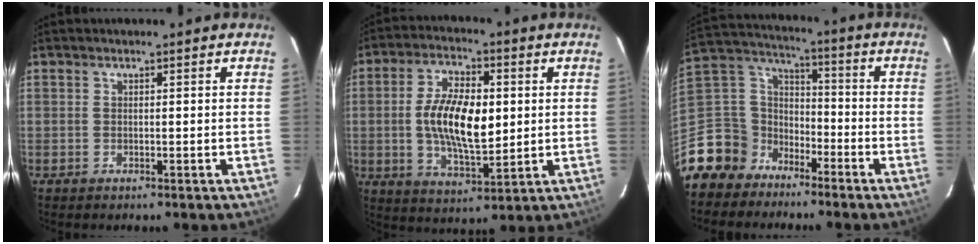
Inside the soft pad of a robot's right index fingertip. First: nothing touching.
{"total": 12.9, "force": [0.6, 5.7, 11.6], "torque": [-0.221, 0.003, 0.013]}
{"total": 12.1, "force": [-8.7, 8.4, 1.2], "torque": [-0.060, 0.057, -0.166]}